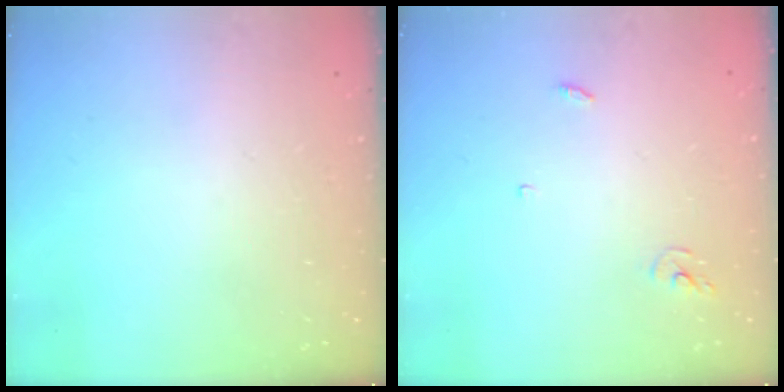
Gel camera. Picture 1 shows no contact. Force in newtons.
{"total": 3.3, "press": 3.2, "slide": 0.3}